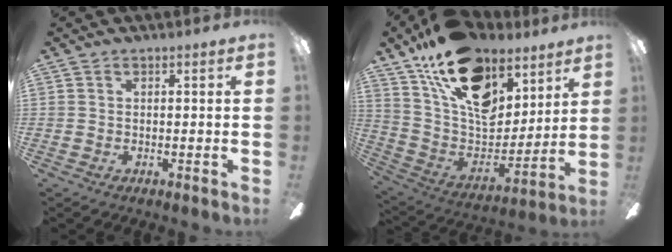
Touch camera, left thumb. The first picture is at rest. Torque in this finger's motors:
{"motor_torque": [1.68, 1.55, 1.34, -1.42, 0.71]}